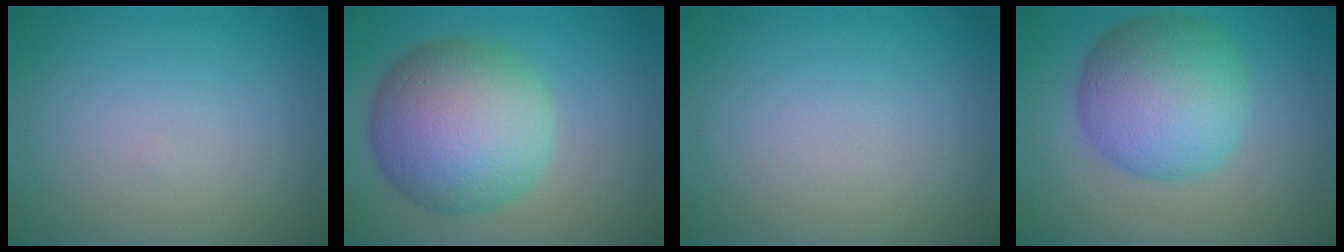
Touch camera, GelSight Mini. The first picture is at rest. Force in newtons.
{"total": 10.3, "press": 10.3, "slide": 0.4}
{"total": 0.0}
{"total": 8.0, "press": 8.0, "slide": 0.1}